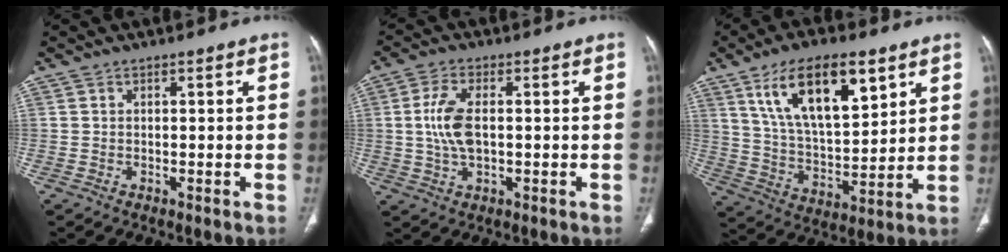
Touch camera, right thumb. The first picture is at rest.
{"total": 7.3, "force": [0.4, 3.7, 6.3], "torque": [-0.139, 0.003, 0.007]}
{"total": 18.3, "force": [9.4, 7.9, 13.7], "torque": [-0.204, -0.037, 0.176]}